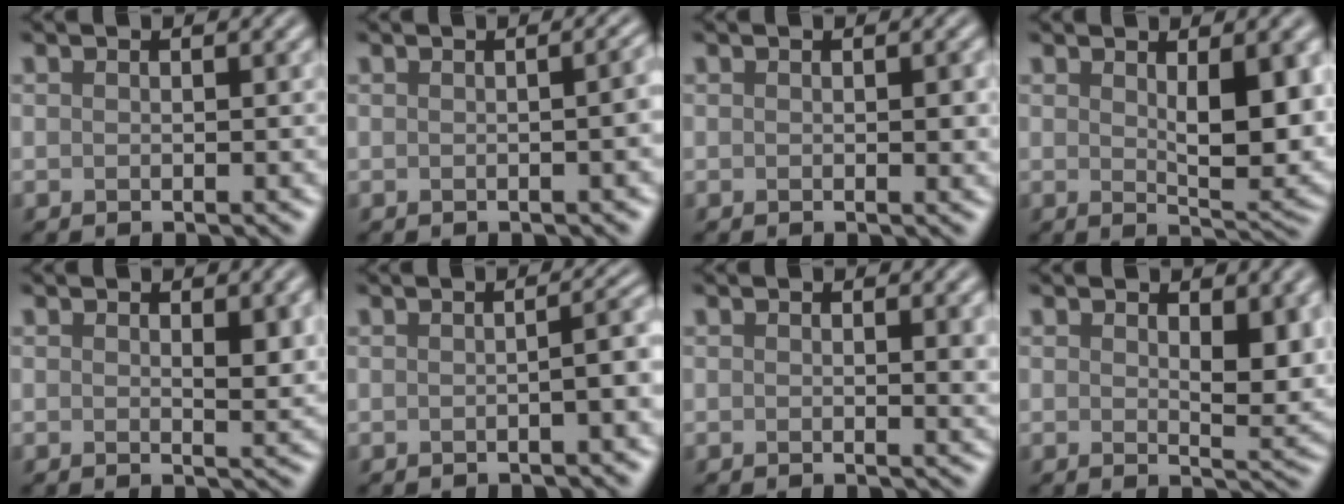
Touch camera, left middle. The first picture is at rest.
{"total": 2.7, "force": [-0.3, 1.2, 2.5], "torque": [-0.008, 0.007, 0.003]}
{"total": 0.8, "force": [0.0, 0.3, 0.7], "torque": [-0.007, -0.003, 0.001]}
{"total": 6.0, "force": [1.3, 1.9, 5.6], "torque": [-0.084, -0.010, 0.028]}
{"total": 2.1, "force": [0.7, 0.7, 1.9], "torque": [-0.023, -0.006, 0.014]}
{"total": 2.4, "force": [-0.4, 0.6, 2.2], "torque": [-0.024, 0.011, -0.009]}
{"total": 1.4, "force": [0.5, 0.3, 1.2], "torque": [-0.011, -0.001, 0.006]}
{"total": 3.9, "force": [1.4, 1.6, 3.3], "torque": [-0.045, -0.008, 0.026]}